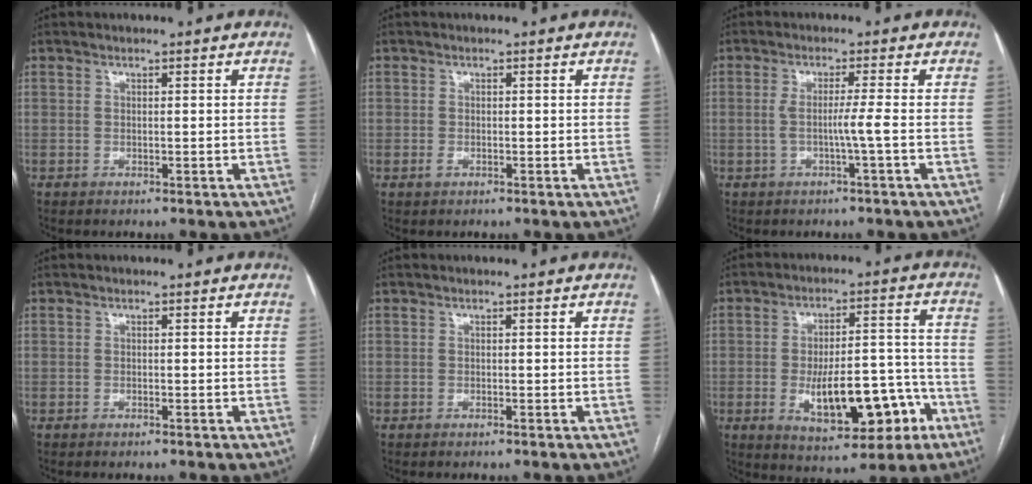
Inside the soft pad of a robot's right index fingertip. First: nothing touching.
{"total": 1.0, "force": [-0.4, 0.8, 0.4], "torque": [-0.003, 0.002, -0.005]}
{"total": 3.1, "force": [-0.7, -1.0, 2.9], "torque": [-0.051, 0.000, -0.013]}
{"total": 0.0}
{"total": 0.0}
{"total": 14.2, "force": [-5.0, 5.5, 12.1], "torque": [-0.178, 0.020, -0.063]}